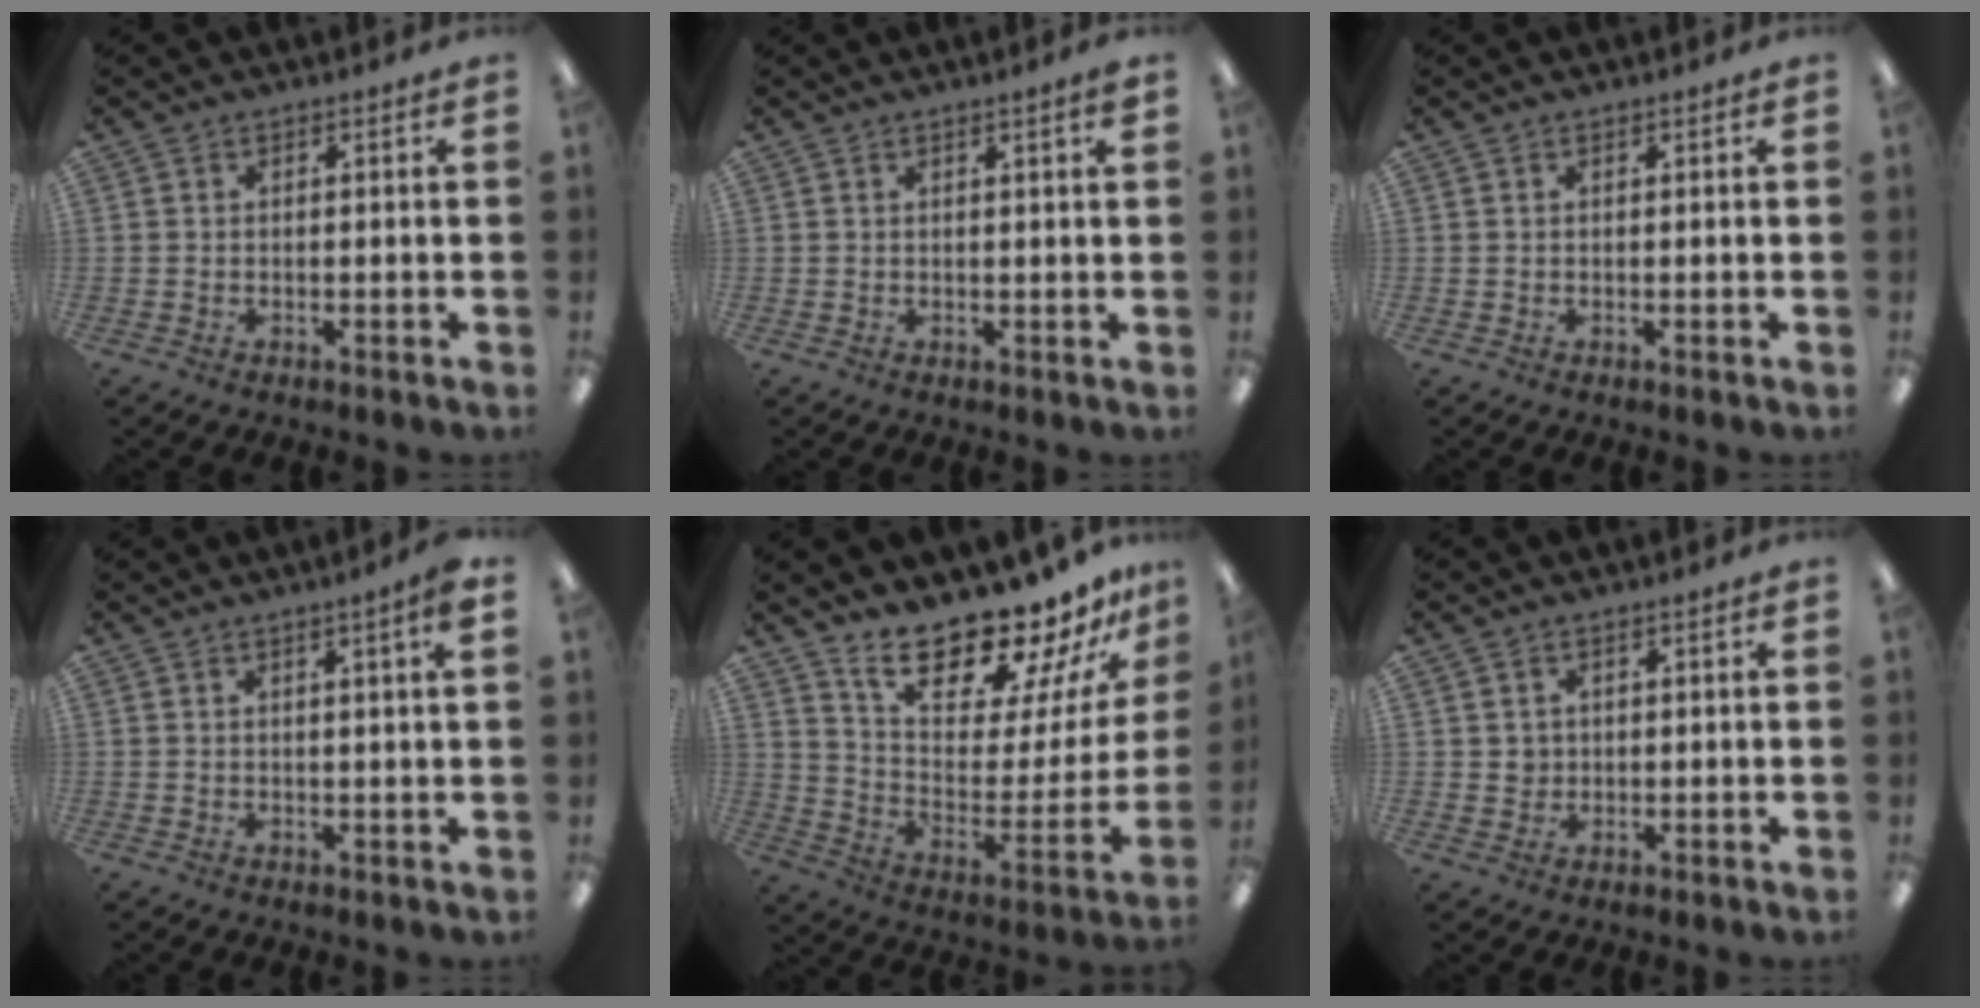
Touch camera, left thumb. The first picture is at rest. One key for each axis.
{"total": 2.0, "fx": 1.3, "fy": 0.0, "fz": 1.5, "tx": -0.022, "ty": -0.003, "tz": 0.021}
{"total": 0.0}
{"total": 3.3, "fx": 1.9, "fy": 0.0, "fz": 2.6, "tx": -0.038, "ty": -0.008, "tz": 0.029}
{"total": 20.6, "fx": 18.0, "fy": 5.3, "fz": 8.5, "tx": -0.137, "ty": -0.144, "tz": 0.308}
{"total": 2.2, "fx": 1.1, "fy": 1.9, "fz": 0.2, "tx": 0.000, "ty": 0.000, "tz": 0.018}